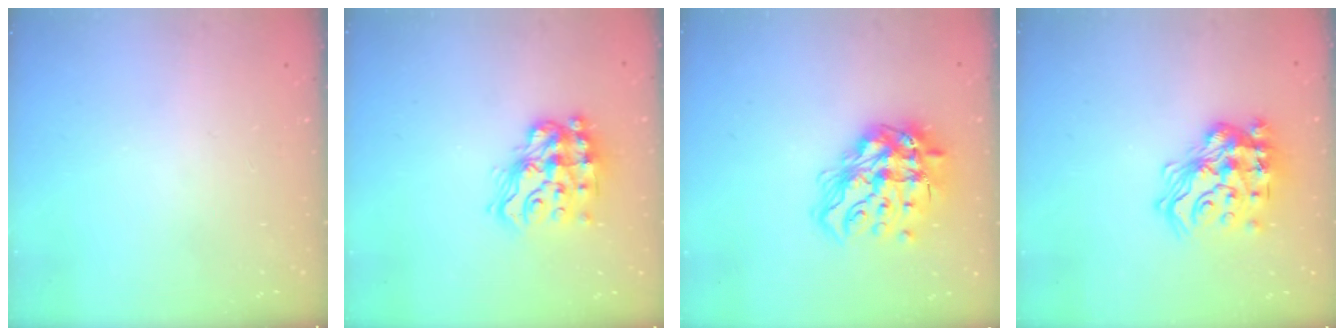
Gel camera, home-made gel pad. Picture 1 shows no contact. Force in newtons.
{"total": 15.0, "press": 14.9, "slide": 1.3}
{"total": 18.6, "press": 18.6, "slide": 1.7}
{"total": 19.6, "press": 19.4, "slide": 2.5}